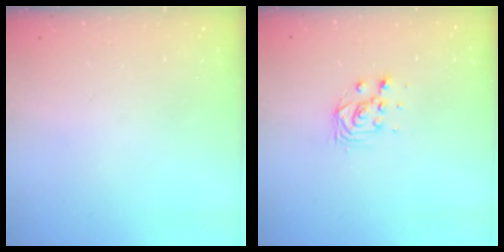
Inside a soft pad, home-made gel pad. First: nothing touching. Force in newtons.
{"total": 3.8, "press": 3.7, "slide": 0.6}